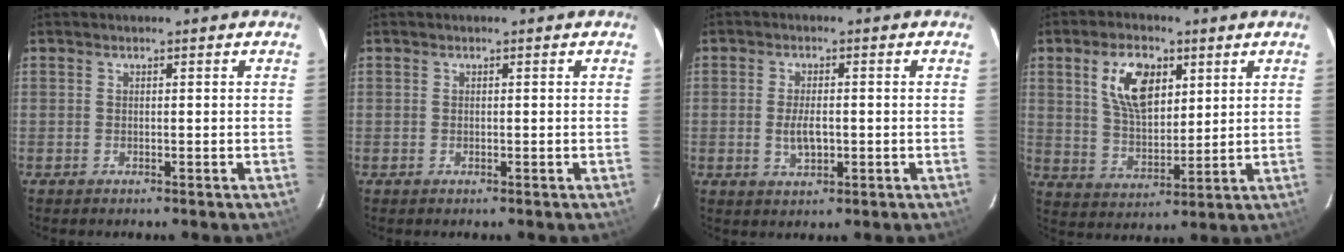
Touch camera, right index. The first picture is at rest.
{"total": 0.0}
{"total": 4.2, "force": [-0.6, 2.0, 3.6], "torque": [-0.069, -0.005, -0.007]}
{"total": 10.9, "force": [4.5, 5.9, 7.9], "torque": [-0.147, 0.014, 0.089]}